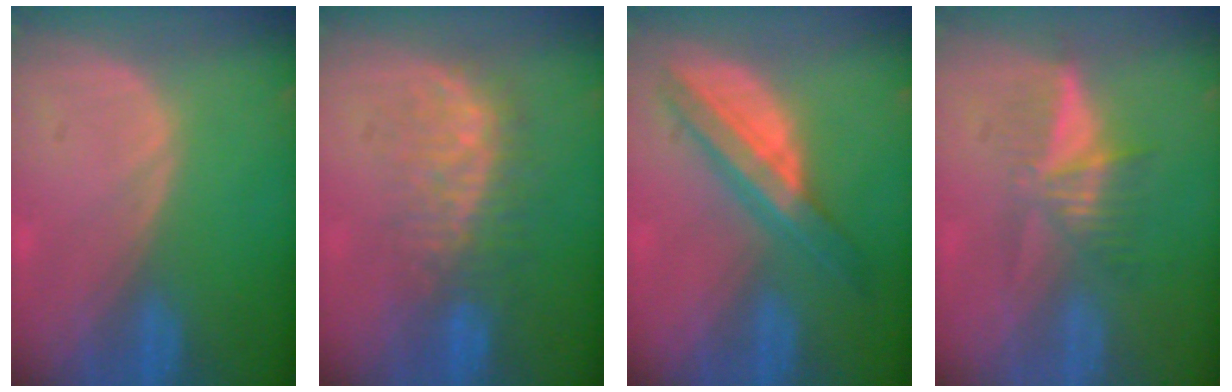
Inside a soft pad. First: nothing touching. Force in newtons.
{"total": 7.9, "press": 7.8, "slide": 1.1}
{"total": 6.9, "press": 6.9, "slide": 0.2}
{"total": 5.5, "press": 5.0, "slide": 2.2}